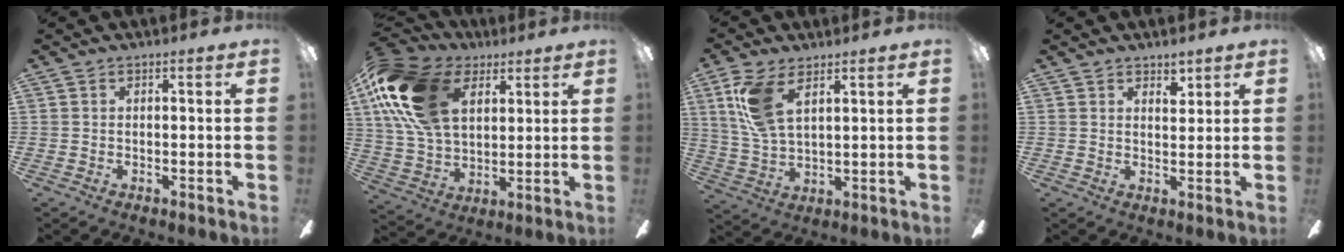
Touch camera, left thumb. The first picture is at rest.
{"total": 22.5, "force": [8.8, 14.2, 15.1], "torque": [-0.311, -0.007, 0.159]}
{"total": 11.2, "force": [5.7, 5.0, 8.3], "torque": [-0.187, -0.007, 0.103]}
{"total": 3.6, "force": [3.1, 1.5, 1.2], "torque": [-0.004, -0.018, 0.052]}